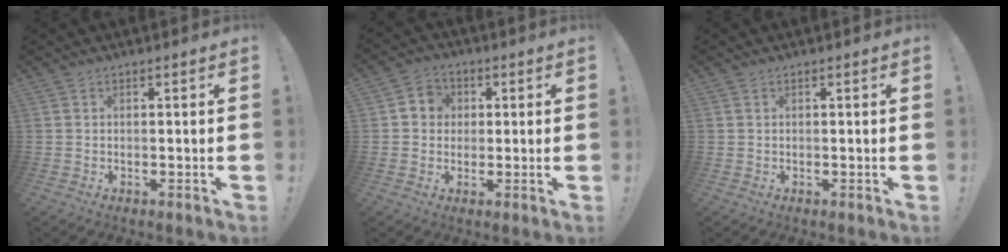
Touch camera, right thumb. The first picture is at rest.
{"total": 5.8, "force": [0.6, 5.5, 1.6], "torque": [-0.029, 0.009, 0.014]}
{"total": 0.0}